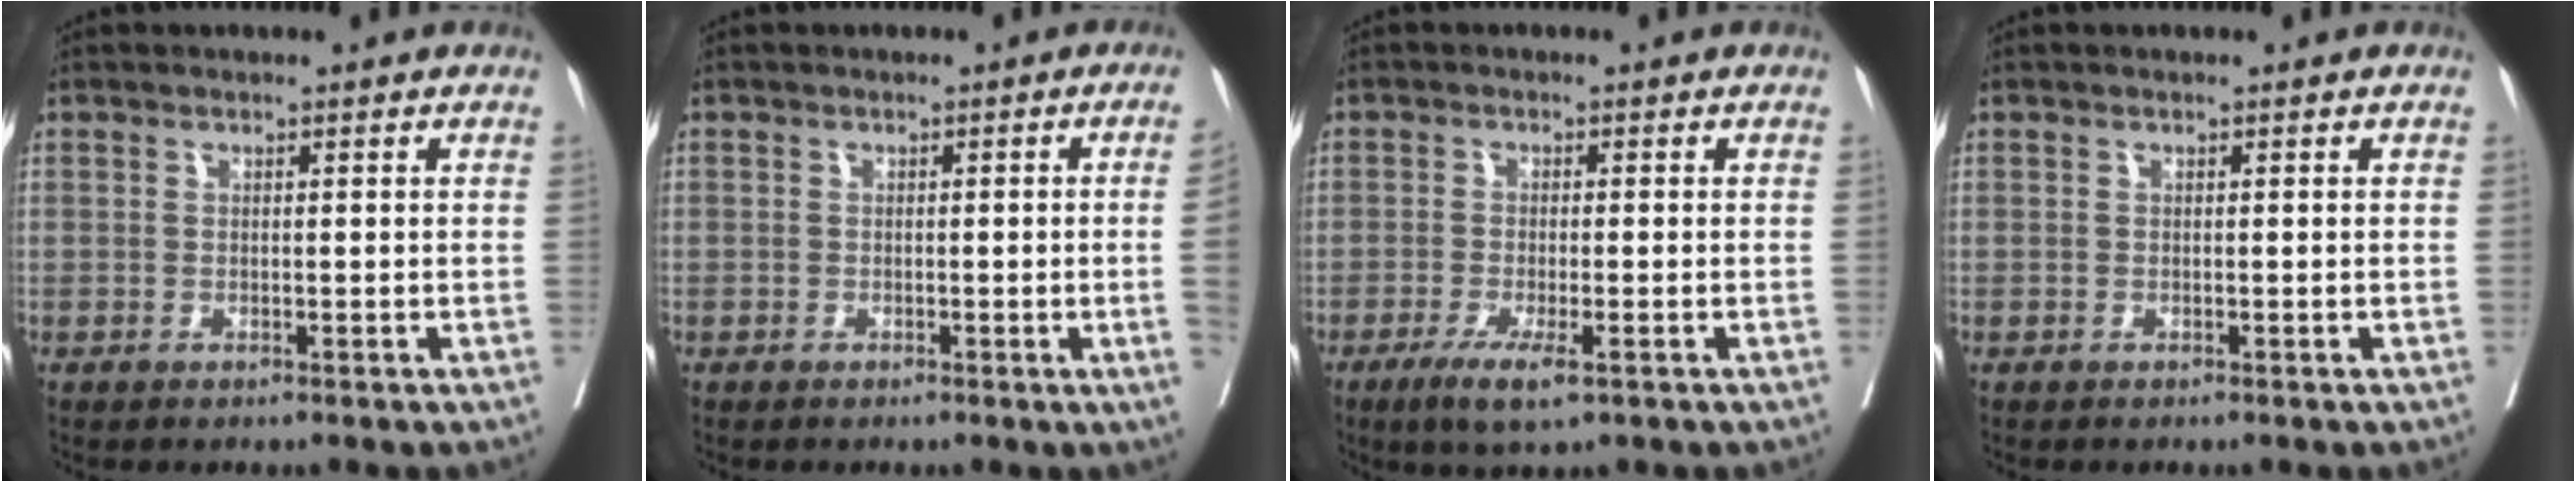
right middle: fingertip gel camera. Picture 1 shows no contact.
{"total": 2.8, "force": [-0.4, -0.8, 2.7], "torque": [-0.035, -0.005, -0.002]}
{"total": 5.1, "force": [-2.8, 0.9, 4.2], "torque": [-0.078, -0.012, -0.046]}
{"total": 0.0}